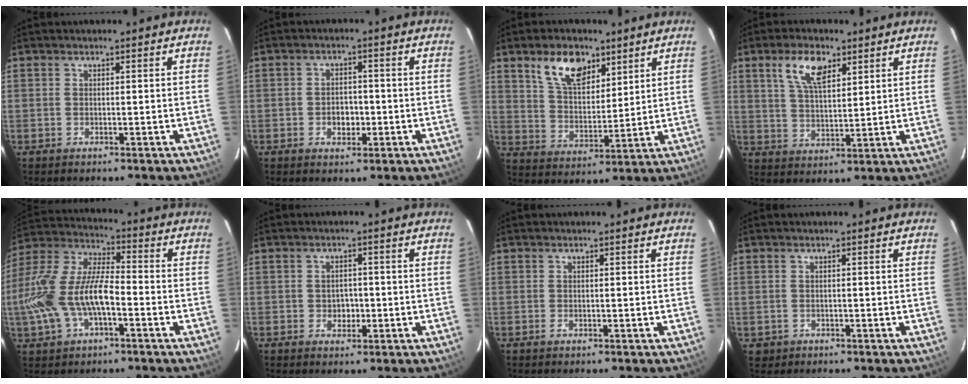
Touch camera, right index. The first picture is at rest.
{"total": 3.7, "force": [-1.1, 2.7, 2.3], "torque": [-0.041, 0.005, -0.012]}
{"total": 11.0, "force": [6.6, 5.9, 6.5], "torque": [-0.112, 0.012, 0.125]}
{"total": 8.2, "force": [4.5, 3.7, 5.9], "torque": [-0.112, 0.012, 0.086]}
{"total": 16.1, "force": [-4.3, 7.1, 13.8], "torque": [-0.294, 0.005, -0.082]}
{"total": 2.8, "force": [-0.6, 2.5, 1.3], "torque": [-0.021, 0.006, -0.005]}
{"total": 0.5, "force": [-0.2, 0.4, 0.2], "torque": [-0.004, 0.000, -0.003]}
{"total": 1.9, "force": [-0.3, 1.8, 0.3], "torque": [-0.005, 0.002, -0.001]}